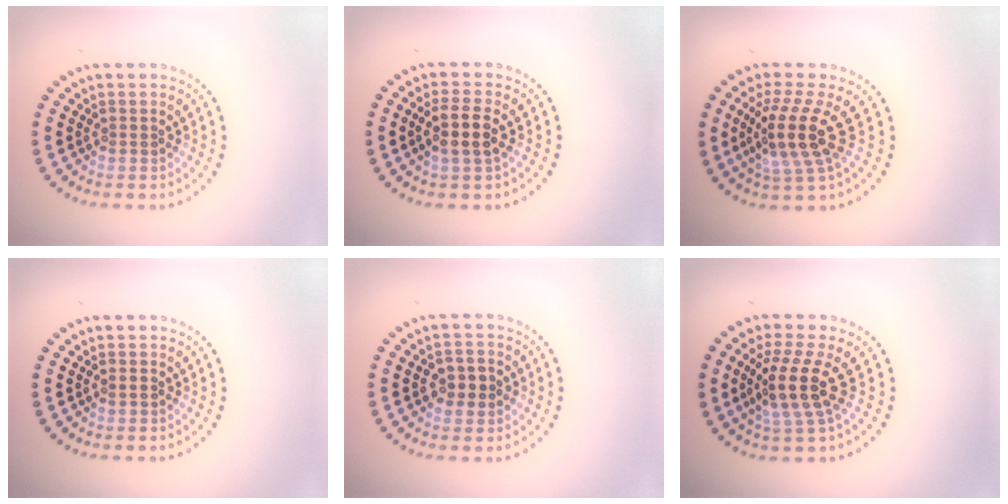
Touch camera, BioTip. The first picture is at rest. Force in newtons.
{"total": 2.9, "press": 2.6, "slide": 1.3}
{"total": 4.6, "press": 3.8, "slide": 2.6}
{"total": 0.8, "press": 0.8, "slide": 0.1}
{"total": 2.6, "press": 2.6, "slide": 0.3}
{"total": 4.2, "press": 3.5, "slide": 2.2}